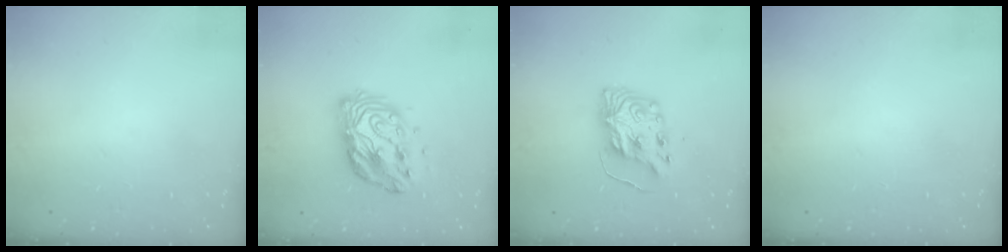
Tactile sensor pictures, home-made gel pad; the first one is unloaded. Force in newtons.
{"total": 13.0, "press": 13.0, "slide": 0.9}
{"total": 8.5, "press": 8.5, "slide": 0.6}
{"total": 0.0}